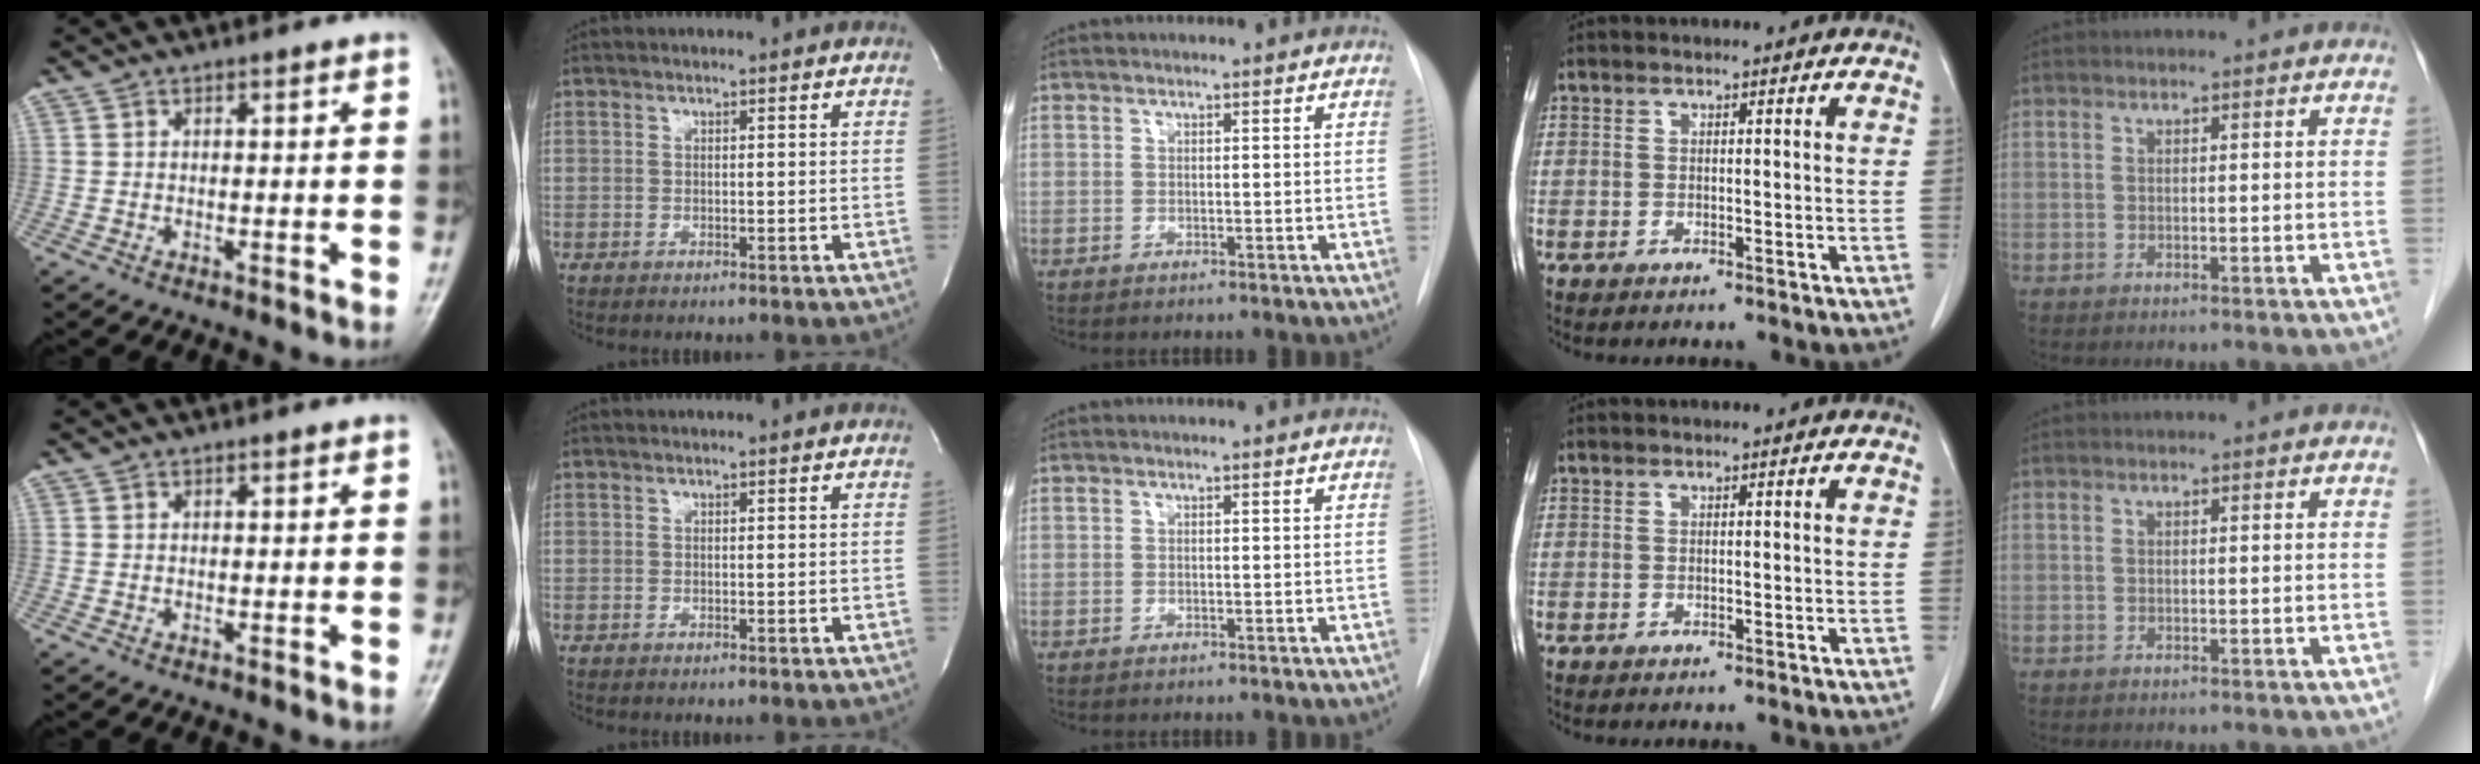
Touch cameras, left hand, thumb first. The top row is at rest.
{}